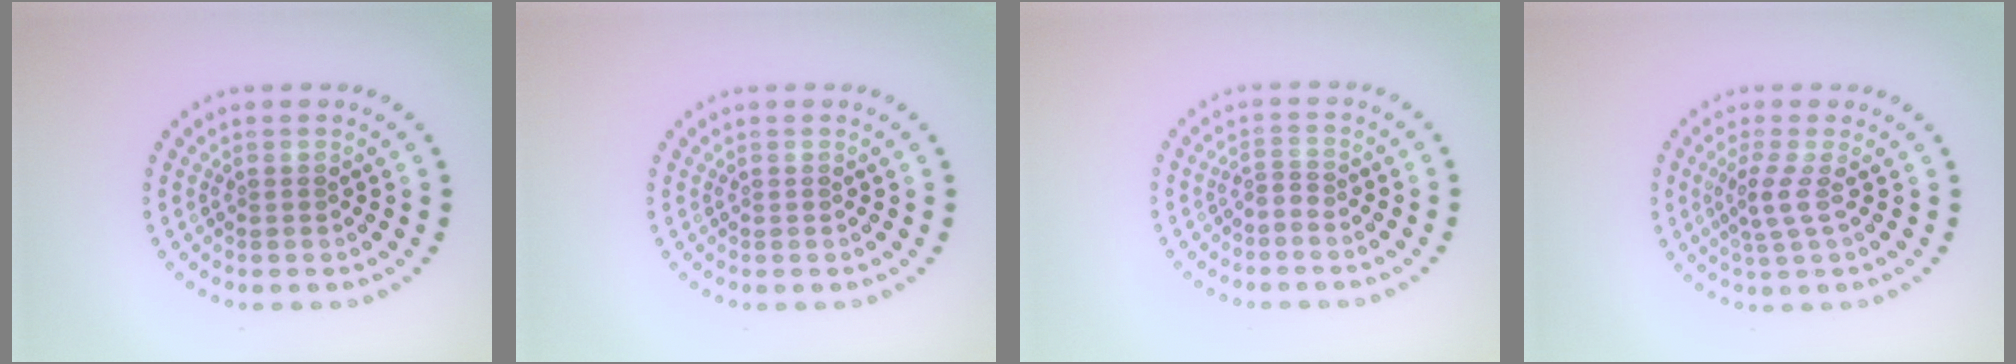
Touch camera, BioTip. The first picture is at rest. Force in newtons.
{"total": 0.0}
{"total": 0.9, "press": 0.3, "slide": 0.8}
{"total": 2.1, "press": 1.5, "slide": 1.5}